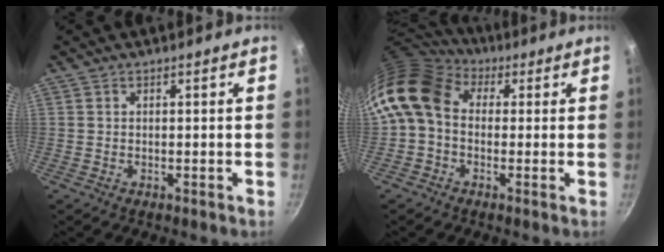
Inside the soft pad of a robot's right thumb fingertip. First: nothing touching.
{"total": 11.7, "force": [1.5, 9.0, 7.3], "torque": [-0.126, 0.018, 0.004]}